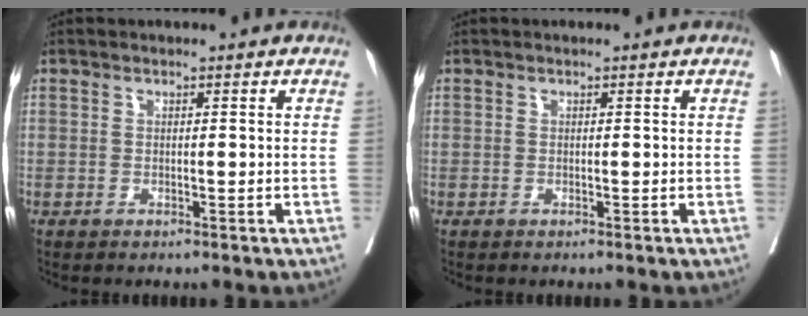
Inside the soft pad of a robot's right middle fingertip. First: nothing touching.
{"total": 0.0}